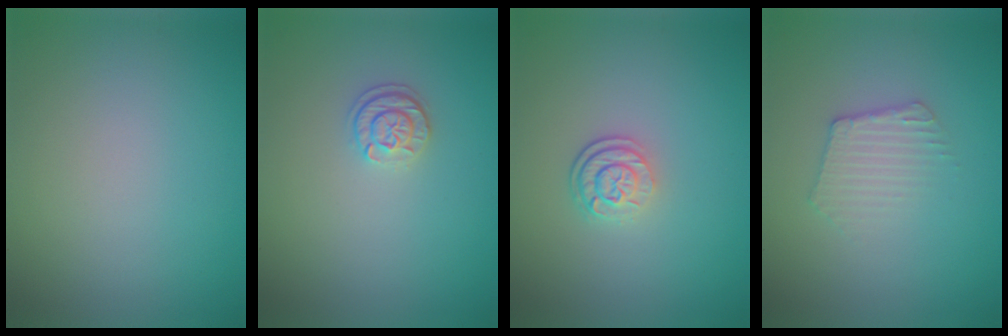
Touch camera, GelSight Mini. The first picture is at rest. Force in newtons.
{"total": 1.7, "press": 1.6, "slide": 0.7}
{"total": 2.7, "press": 2.0, "slide": 1.8}
{"total": 2.4, "press": 2.4, "slide": 0.3}